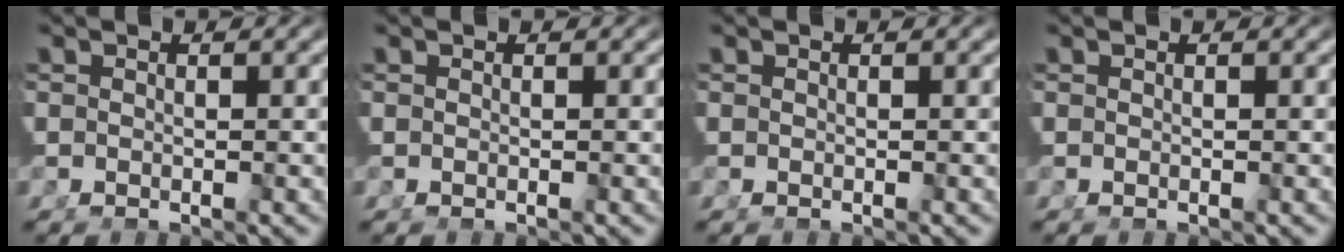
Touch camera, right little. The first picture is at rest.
{"total": 0.0}
{"total": 0.0}
{"total": 0.0}